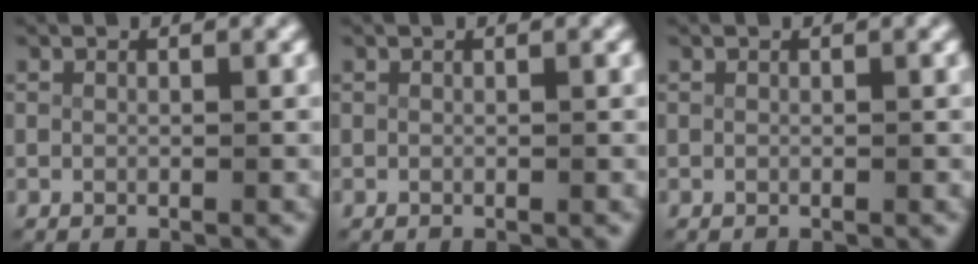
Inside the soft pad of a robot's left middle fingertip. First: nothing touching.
{"total": 0.0}
{"total": 0.0}